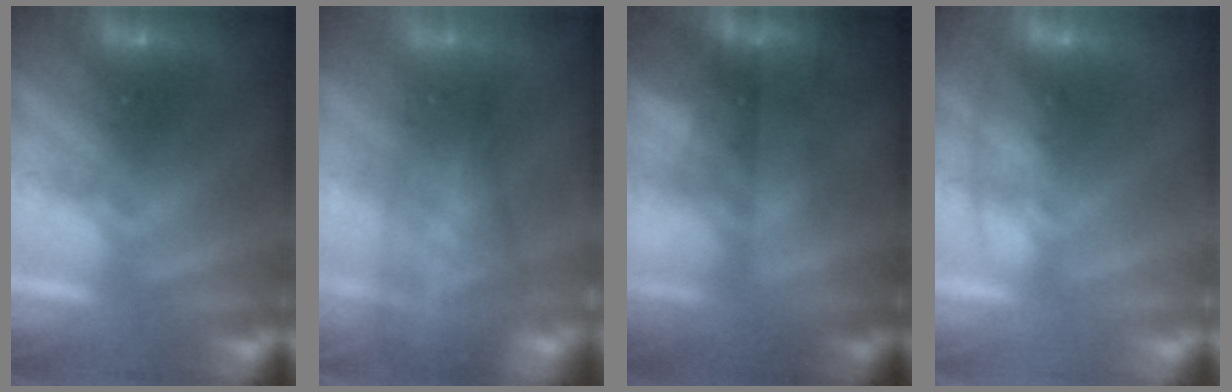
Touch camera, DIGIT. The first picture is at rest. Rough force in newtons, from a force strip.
{"total": 7.4}
{"total": 3.9}
{"total": 1.6}